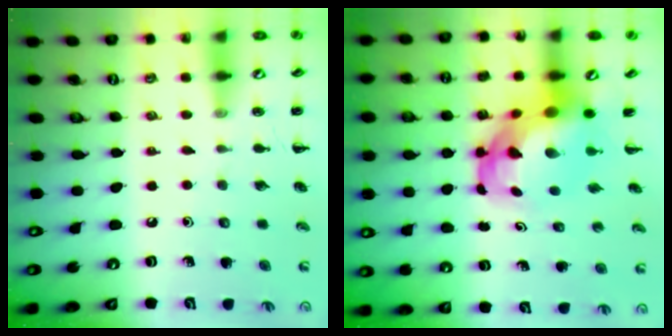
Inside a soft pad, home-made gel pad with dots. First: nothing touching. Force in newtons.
{"total": 6.8, "press": 6.5, "slide": 2.1}